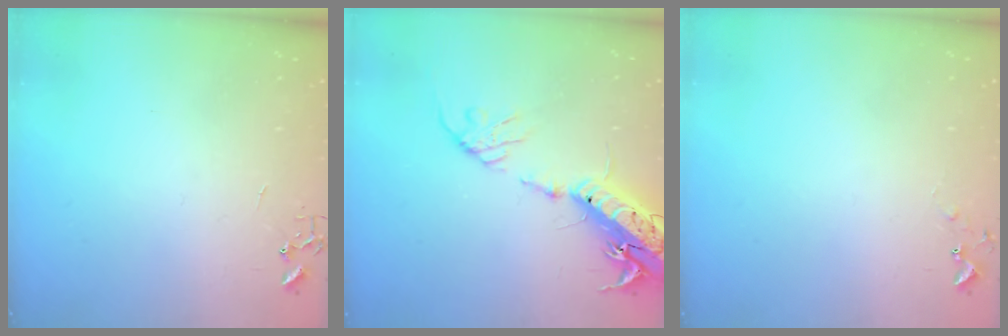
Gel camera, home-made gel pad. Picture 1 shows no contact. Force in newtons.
{"total": 19.6, "press": 19.1, "slide": 4.3}
{"total": 5.0, "press": 5.0, "slide": 0.5}